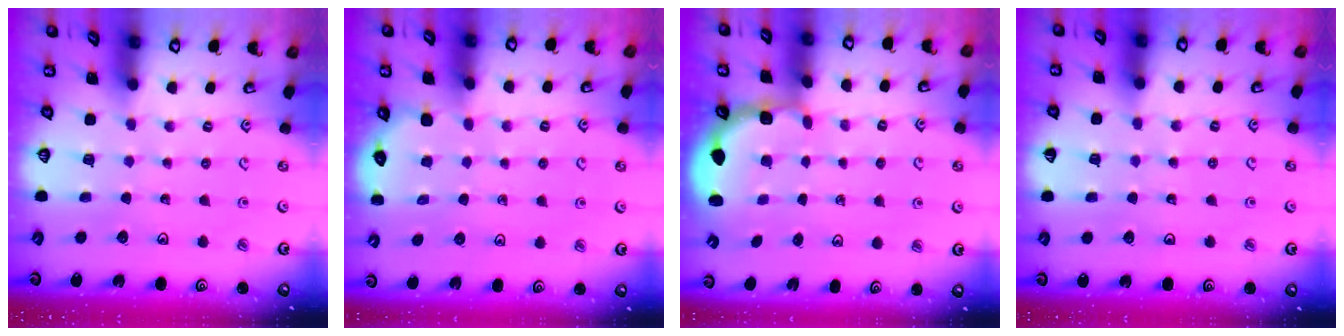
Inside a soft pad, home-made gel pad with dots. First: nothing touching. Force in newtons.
{"total": 2.7, "press": 2.7, "slide": 0.5}
{"total": 3.0, "press": 2.6, "slide": 1.5}
{"total": 2.1, "press": 2.1, "slide": 0.2}